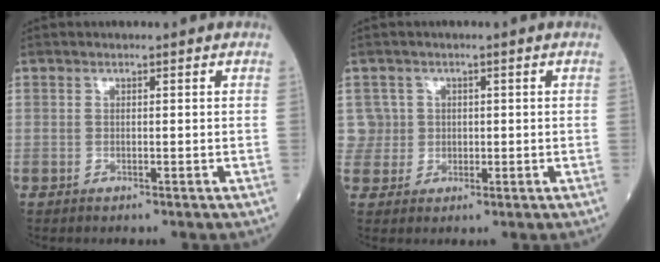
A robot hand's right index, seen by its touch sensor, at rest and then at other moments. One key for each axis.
{"total": 3.8, "fx": 0.9, "fy": 3.6, "fz": -0.7, "tx": 0.034, "ty": 0.009, "tz": 0.015}